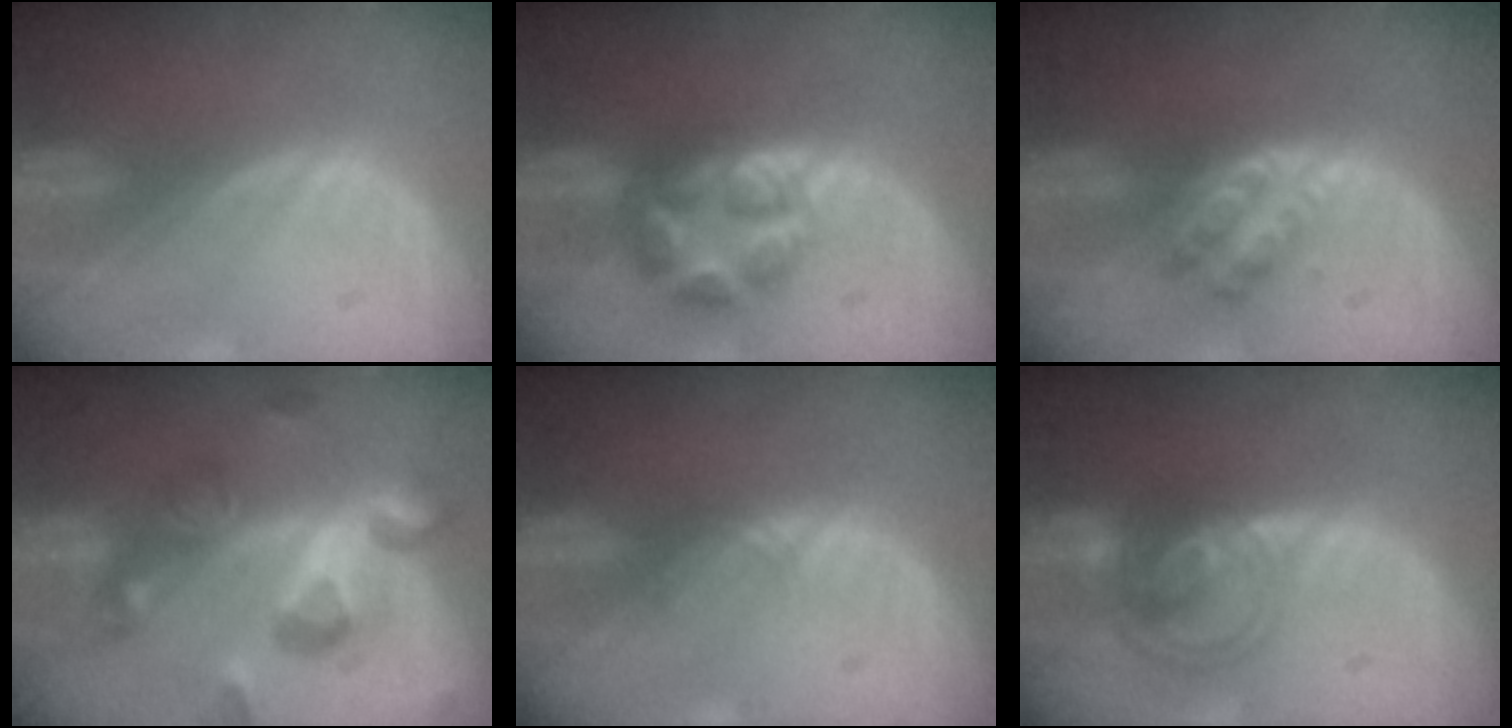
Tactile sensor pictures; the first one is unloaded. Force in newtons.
{"total": 6.1, "press": 6.1, "slide": 0.1}
{"total": 5.1, "press": 4.8, "slide": 1.8}
{"total": 10.3, "press": 9.3, "slide": 4.6}
{"total": 1.1, "press": 1.1, "slide": 0.1}
{"total": 7.4, "press": 6.3, "slide": 3.9}